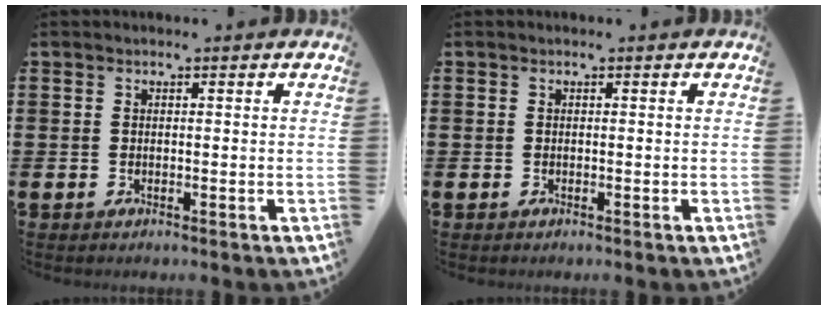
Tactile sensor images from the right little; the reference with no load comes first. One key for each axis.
{"total": 0.0}